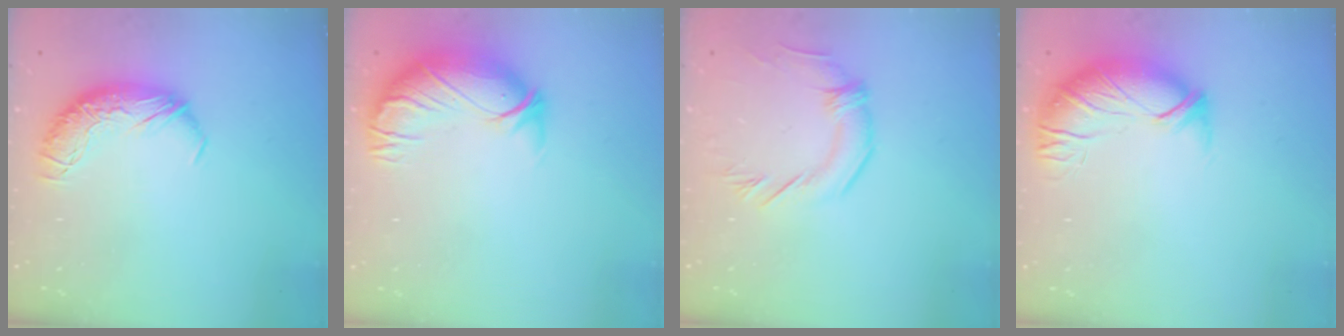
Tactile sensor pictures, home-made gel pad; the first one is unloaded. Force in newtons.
{"total": 2.9, "press": 0.4, "slide": 2.9}
{"total": 1.5, "press": 1.4, "slide": 0.4}
{"total": 2.9, "press": 1.4, "slide": 2.5}